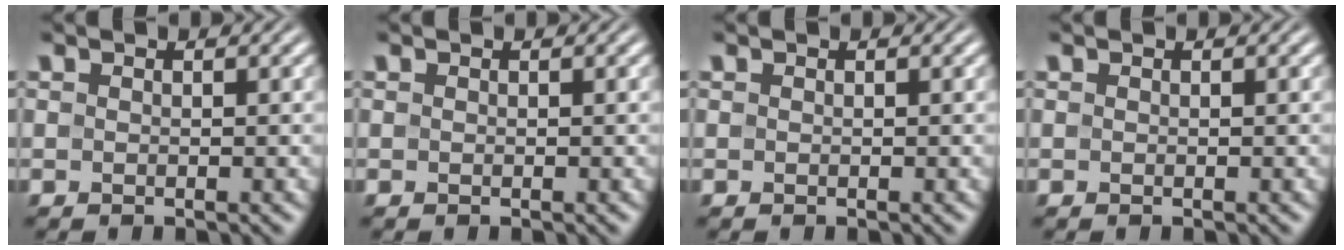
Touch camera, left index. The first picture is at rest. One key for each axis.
{"total": 0.0}
{"total": 0.0}
{"total": 0.0}